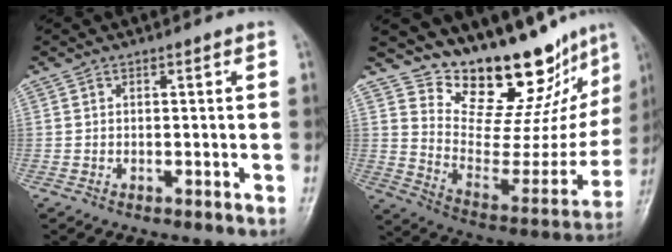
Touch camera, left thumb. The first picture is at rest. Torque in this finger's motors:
{"motor_torque": [0.52, 0.31, -0.37, -0.85, 0.18]}